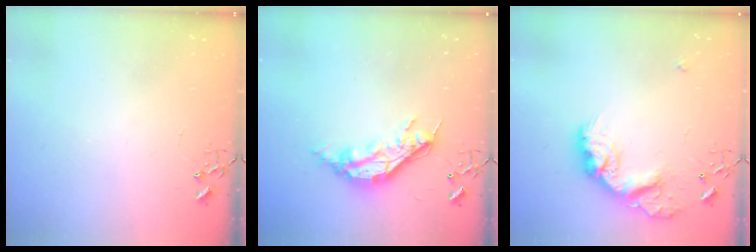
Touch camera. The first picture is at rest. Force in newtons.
{"total": 15.5, "press": 15.5, "slide": 0.6}
{"total": 21.0, "press": 20.9, "slide": 1.3}